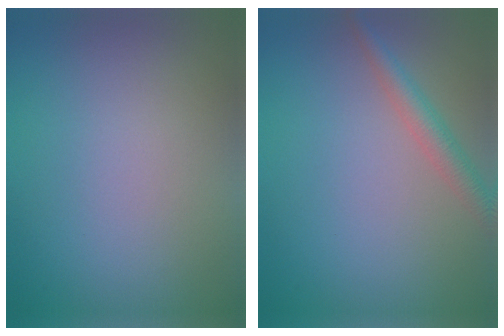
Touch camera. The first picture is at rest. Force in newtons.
{"total": 2.5, "press": 2.5, "slide": 0.0}